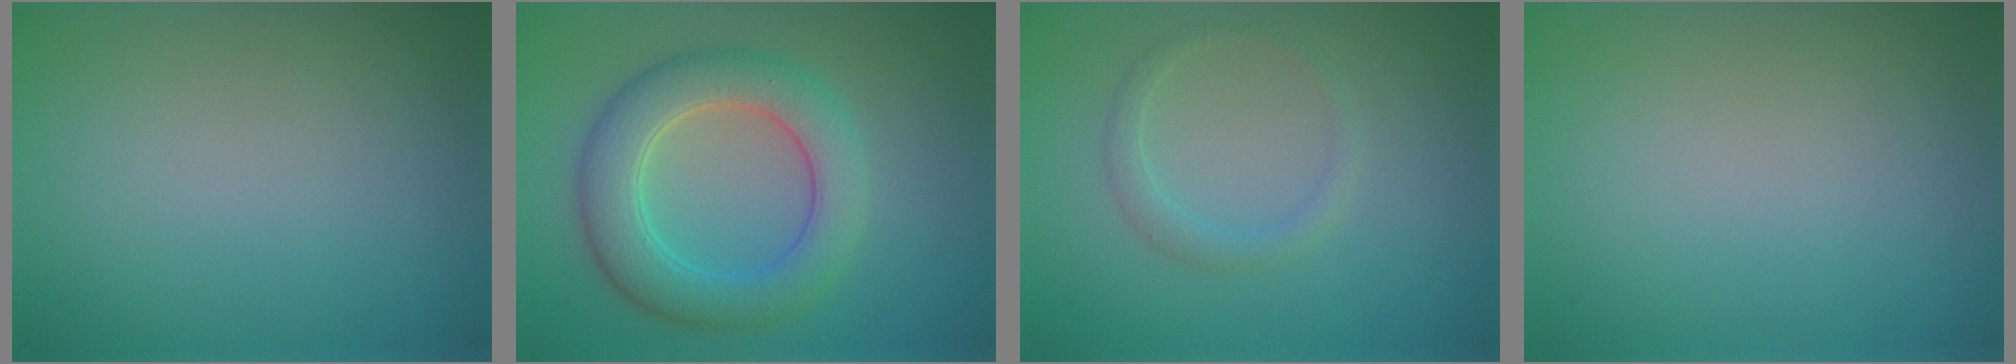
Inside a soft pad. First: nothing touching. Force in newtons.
{"total": 5.9, "press": 5.9, "slide": 0.4}
{"total": 1.4, "press": 1.4, "slide": 0.1}
{"total": 0.0}